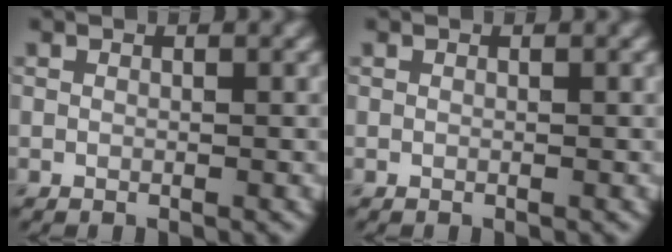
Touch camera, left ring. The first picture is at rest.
{"total": 0.0}